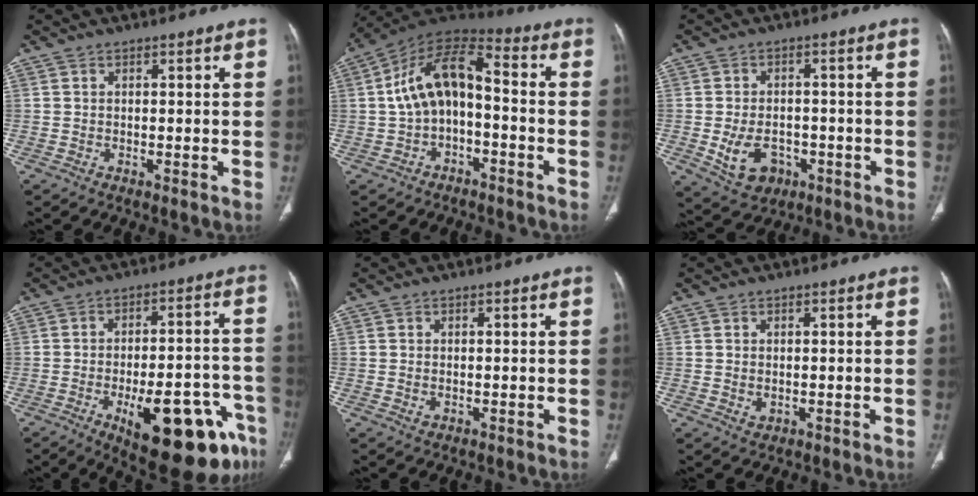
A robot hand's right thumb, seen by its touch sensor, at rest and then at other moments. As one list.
[{"total": 12.8, "force": [-1.1, 7.1, 10.6], "torque": [-0.184, 0.055, -0.030]}, {"total": 8.3, "force": [-2.5, 6.1, 5.0], "torque": [-0.072, 0.013, -0.026]}, {"total": 22.1, "force": [-10.6, 8.2, 17.6], "torque": [-0.169, 0.049, -0.133]}, {"total": 1.0, "force": [-0.1, 0.7, 0.6], "torque": [-0.013, 0.002, 0.003]}, {"total": 1.5, "force": [0.0, 1.1, 1.0], "torque": [-0.017, -0.003, 0.007]}]